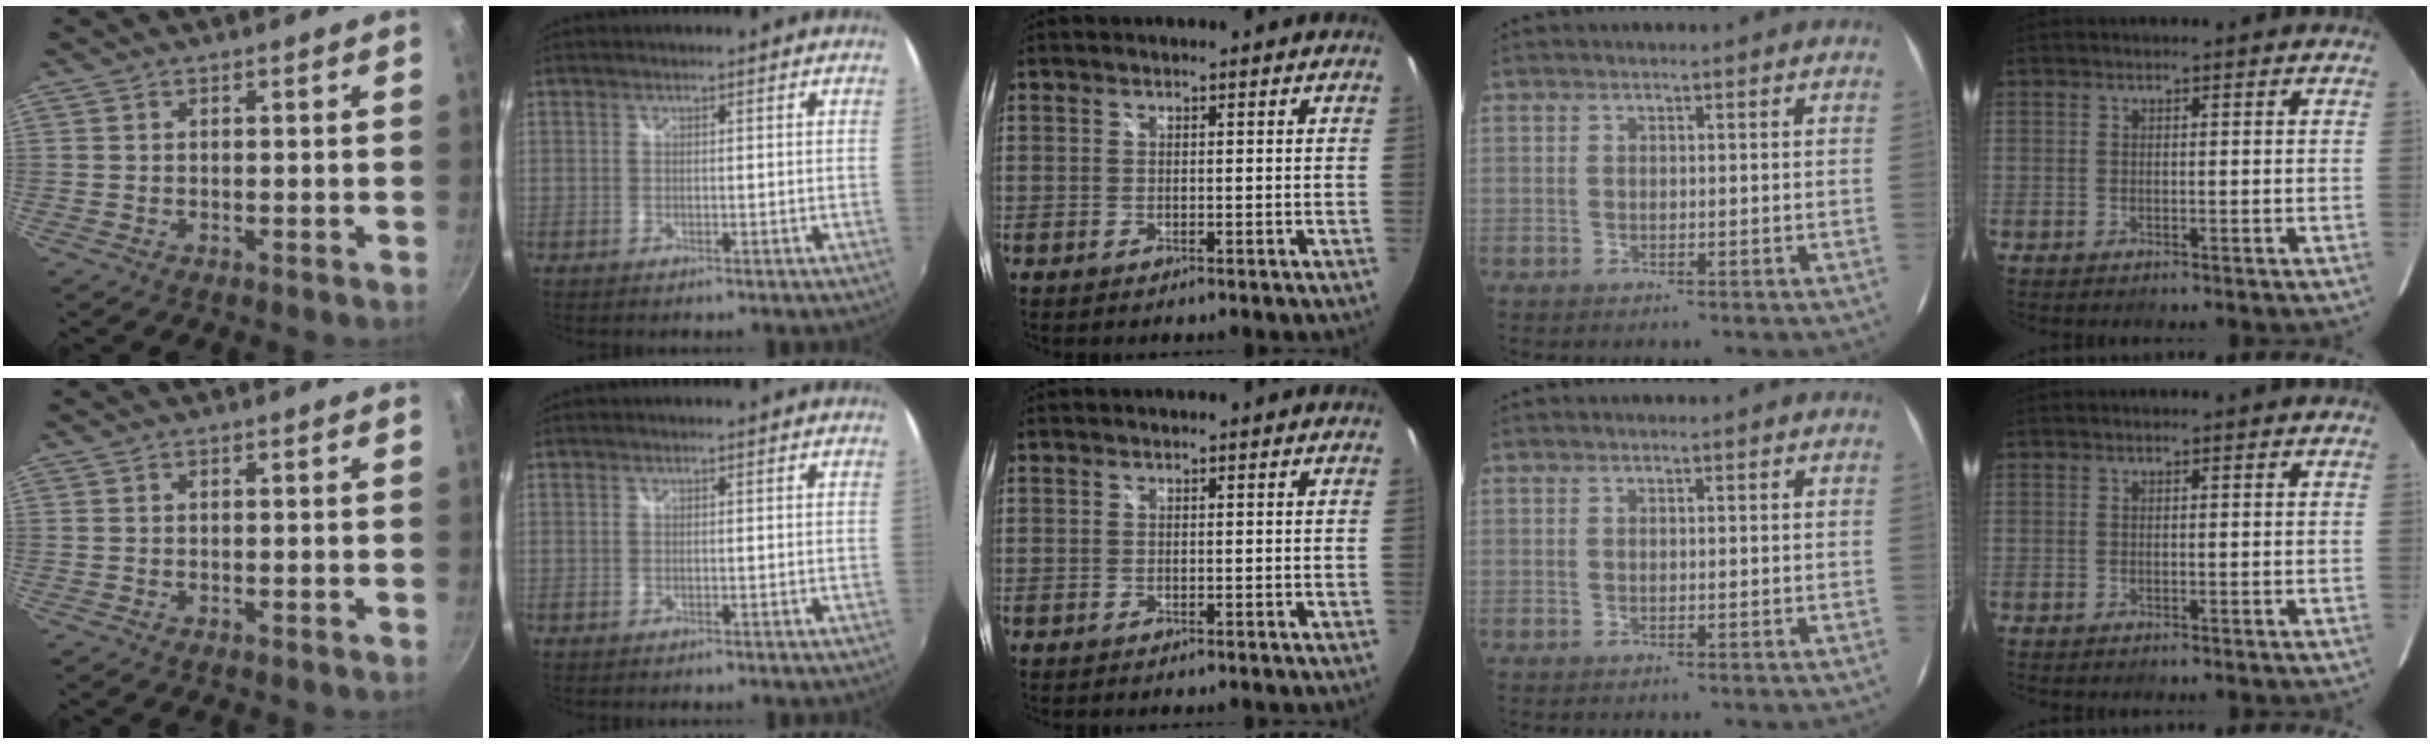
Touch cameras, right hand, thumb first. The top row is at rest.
{}